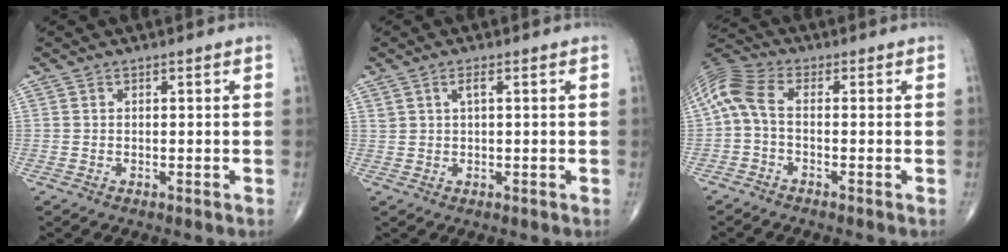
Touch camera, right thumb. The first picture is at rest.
{"total": 1.6, "force": [0.7, 0.5, 1.4], "torque": [-0.032, 0.004, 0.015]}
{"total": 7.2, "force": [-0.8, 3.5, 6.3], "torque": [-0.148, 0.026, -0.027]}